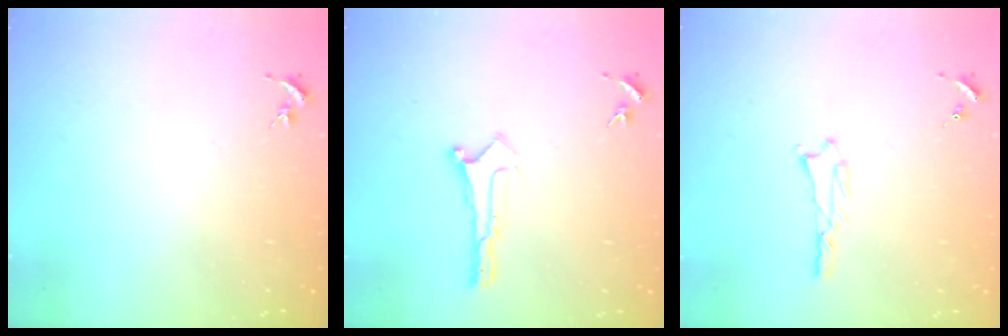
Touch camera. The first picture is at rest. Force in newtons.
{"total": 0.0}
{"total": 0.9, "press": 0.9, "slide": 0.2}